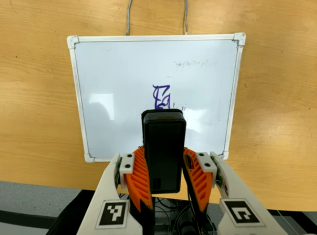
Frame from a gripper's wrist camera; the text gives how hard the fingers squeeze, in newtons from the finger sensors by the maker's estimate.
{"total": 7.5, "left": 6.8, "right": 8.1}